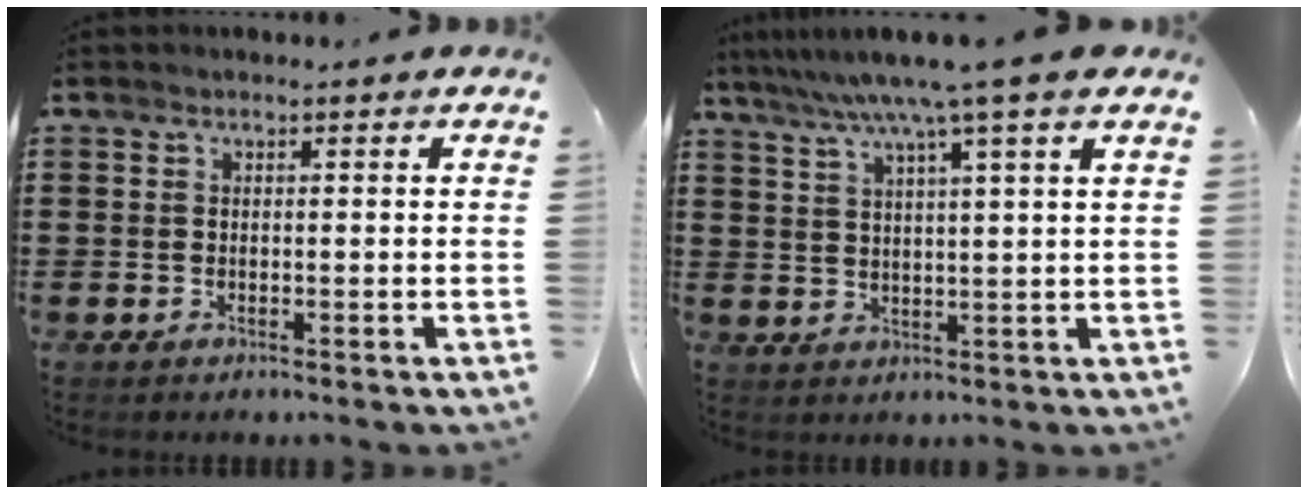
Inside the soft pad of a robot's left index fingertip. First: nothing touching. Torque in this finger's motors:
{"motor_torque": [1.61, -0.53, 1.05, 0.21]}